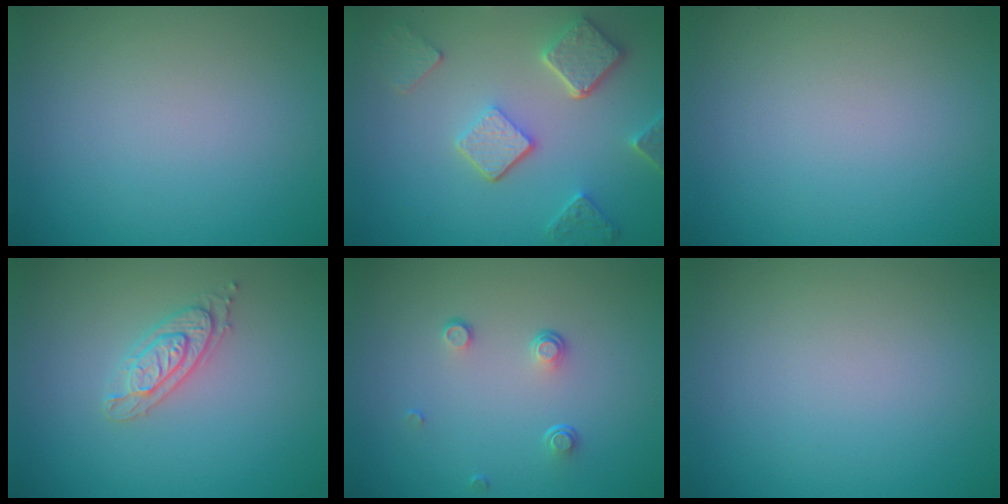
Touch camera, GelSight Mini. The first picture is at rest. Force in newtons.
{"total": 5.0, "press": 3.8, "slide": 3.2}
{"total": 0.0}
{"total": 2.2, "press": 2.1, "slide": 0.5}
{"total": 1.4, "press": 0.8, "slide": 1.2}
{"total": 0.0}